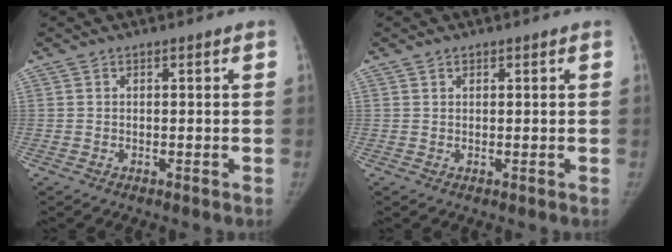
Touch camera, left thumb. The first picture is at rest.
{"total": 0.8, "force": [0.5, 0.6, 0.2], "torque": [0.004, -0.002, 0.008]}